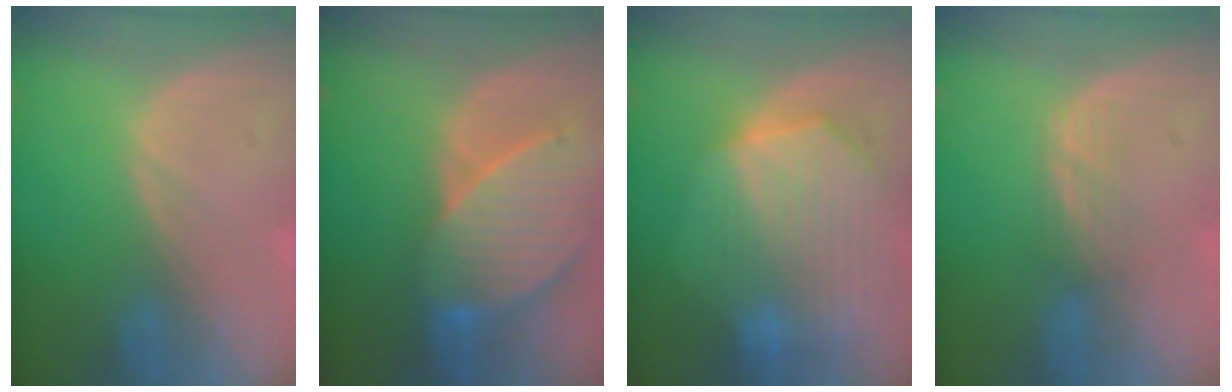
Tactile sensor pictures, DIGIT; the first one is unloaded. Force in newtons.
{"total": 9.5, "press": 8.8, "slide": 3.8}
{"total": 10.3, "press": 9.0, "slide": 5.1}
{"total": 2.4, "press": 2.3, "slide": 0.8}